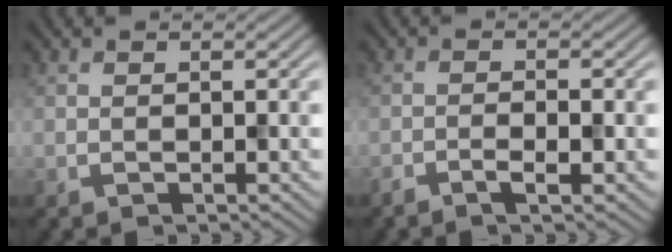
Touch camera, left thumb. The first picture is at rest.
{"total": 1.9, "force": [-1.2, 0.4, 1.5], "torque": [-0.029, 0.001, -0.023]}